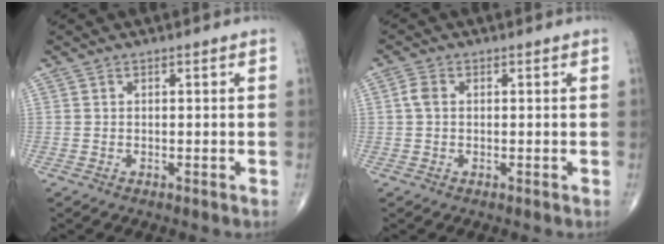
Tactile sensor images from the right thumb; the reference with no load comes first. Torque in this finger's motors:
{"motor_torque": [-0.30, 0.16, 0.33, 0.04, 0.02]}